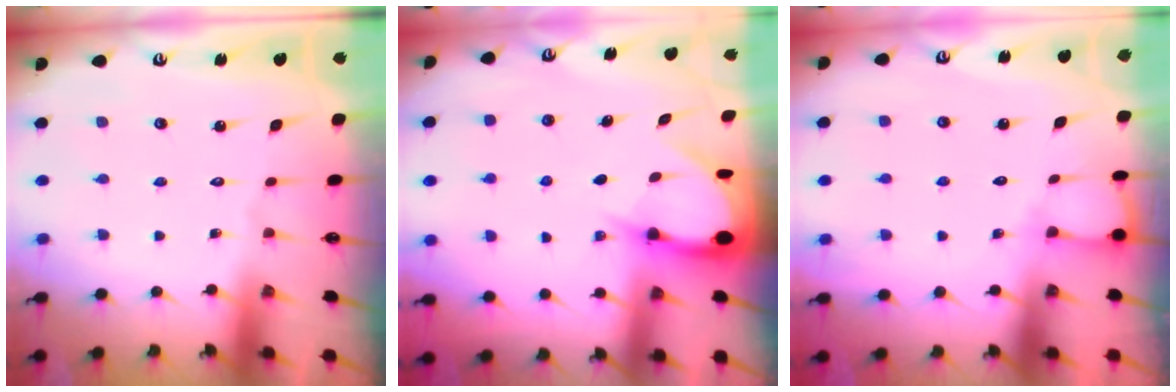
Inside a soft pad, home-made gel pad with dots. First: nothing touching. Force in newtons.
{"total": 5.7, "press": 5.7, "slide": 0.7}
{"total": 3.8, "press": 3.8, "slide": 0.3}